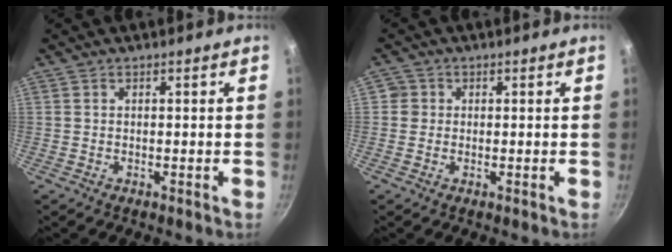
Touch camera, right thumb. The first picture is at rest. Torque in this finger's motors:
{"motor_torque": [0.14, 0.08, 0.32, 0.10, -0.03]}